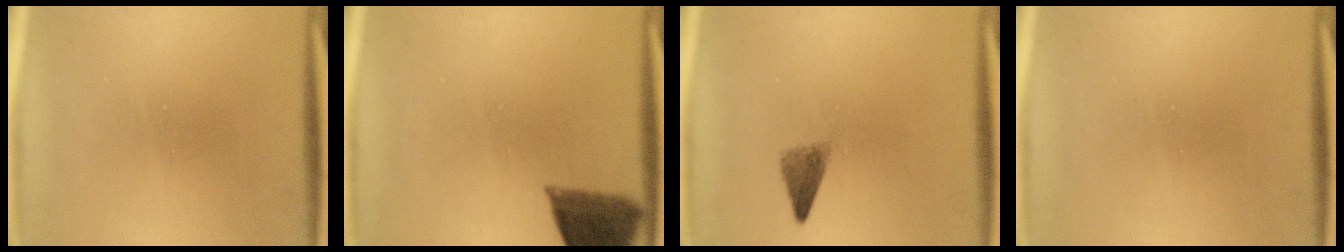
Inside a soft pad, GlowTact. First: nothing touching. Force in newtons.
{"total": 9.5}
{"total": 2.5}
{"total": 0.0}